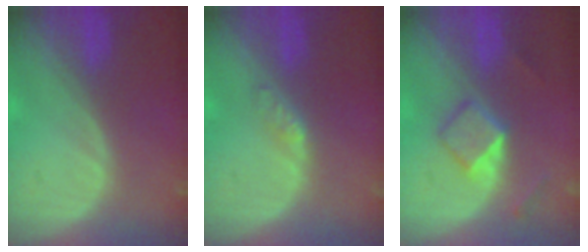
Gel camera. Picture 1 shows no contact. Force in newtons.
{"total": 1.7, "press": 1.7, "slide": 0.2}
{"total": 5.3, "press": 4.6, "slide": 2.7}